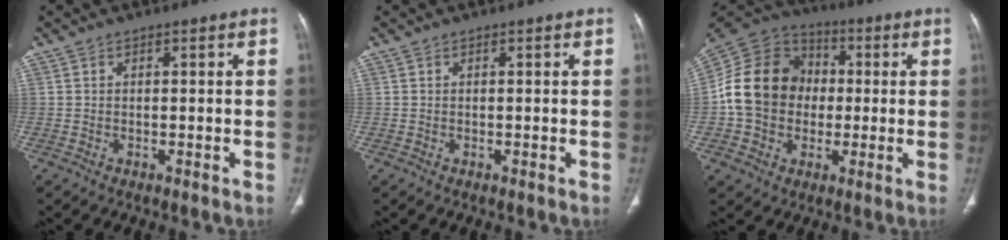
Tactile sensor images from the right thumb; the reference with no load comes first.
{"total": 0.0}
{"total": 16.6, "force": [-0.6, 14.1, 8.7], "torque": [-0.140, 0.030, -0.017]}